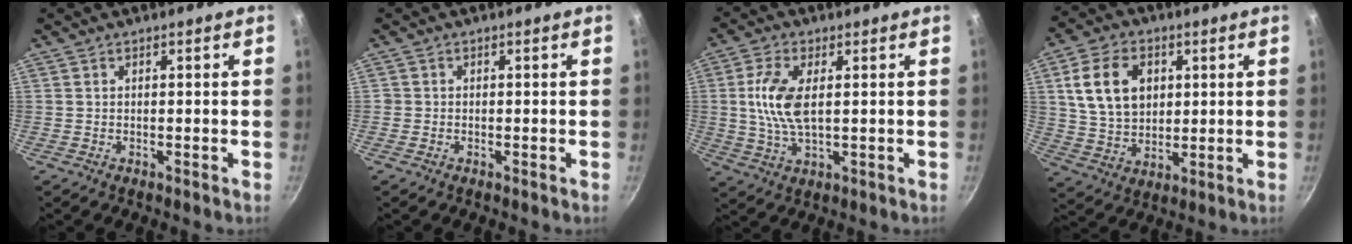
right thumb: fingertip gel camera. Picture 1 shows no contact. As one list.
[{"total": 0.6, "force": [-0.1, 0.6, 0.1], "torque": [0.000, 0.001, -0.004]}, {"total": 9.1, "force": [1.3, 4.3, 7.9], "torque": [-0.159, 0.001, 0.026]}, {"total": 13.4, "force": [3.6, 9.7, 8.6], "torque": [-0.137, -0.005, 0.070]}]